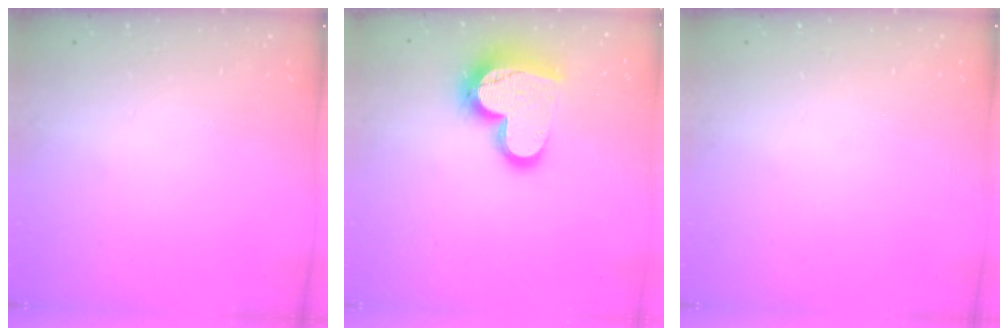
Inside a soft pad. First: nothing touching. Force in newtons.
{"total": 17.9, "press": 17.9, "slide": 1.5}
{"total": 0.0}